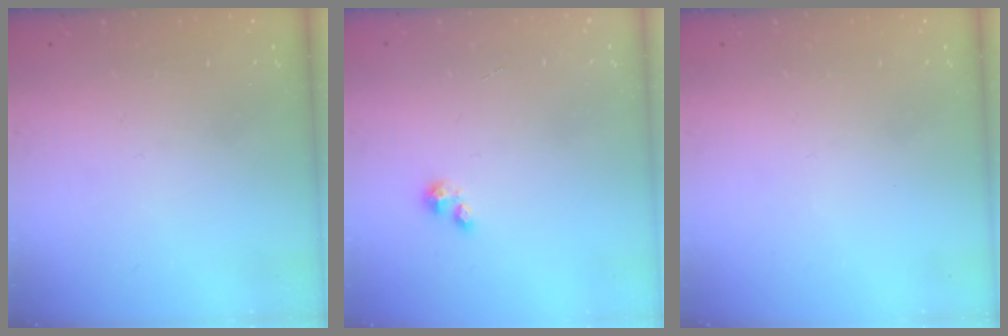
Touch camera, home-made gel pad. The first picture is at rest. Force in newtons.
{"total": 0.9, "press": 0.9, "slide": 0.3}
{"total": 0.0}